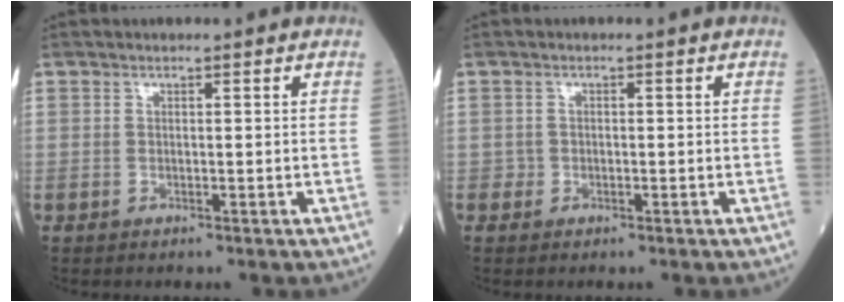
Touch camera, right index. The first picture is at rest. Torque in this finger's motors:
{"motor_torque": [-0.09, 0.09, -0.02, -0.01]}